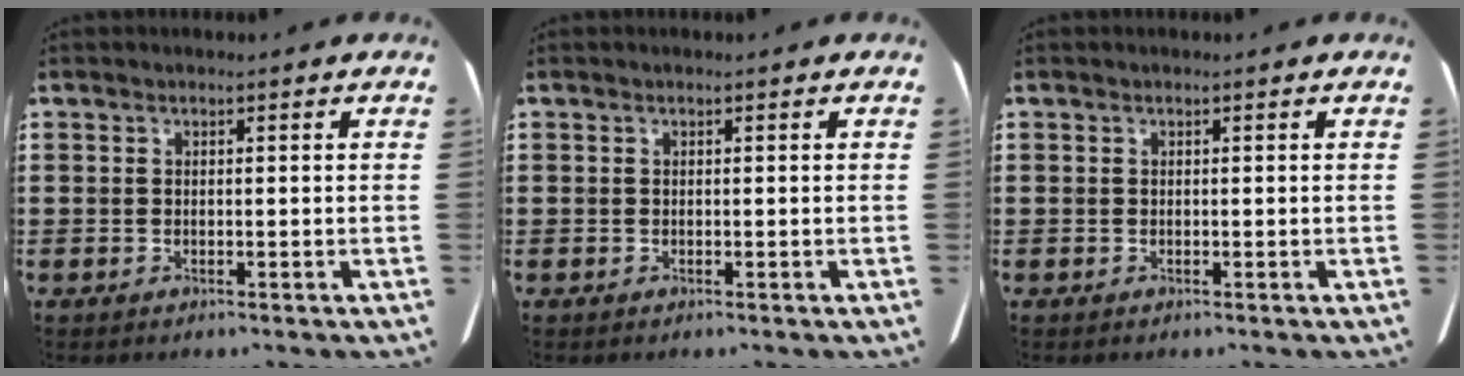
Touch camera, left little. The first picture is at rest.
{"total": 0.0}
{"total": 0.0}